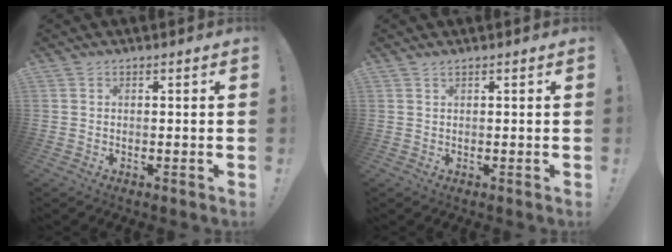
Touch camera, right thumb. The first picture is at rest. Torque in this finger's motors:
{"motor_torque": [-0.14, -0.33, -0.42, 0.10, 0.07]}